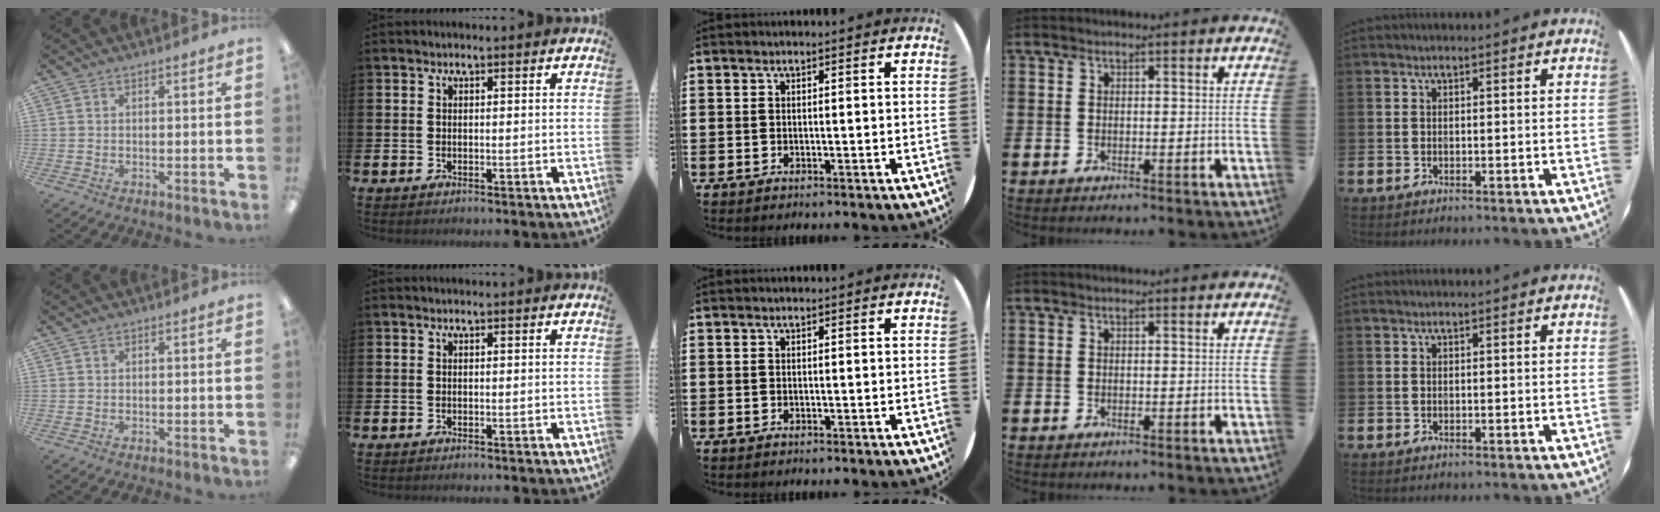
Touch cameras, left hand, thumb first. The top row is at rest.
{}